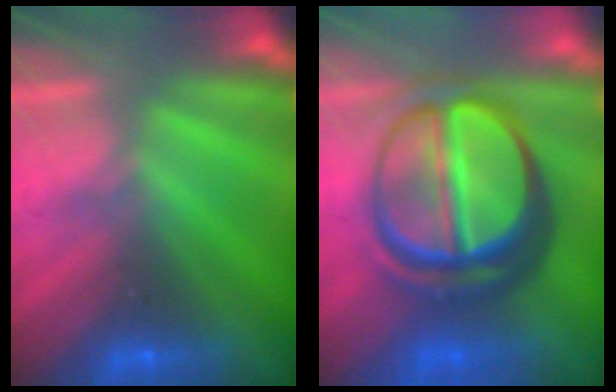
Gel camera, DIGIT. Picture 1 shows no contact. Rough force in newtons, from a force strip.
{"total": 7.1}